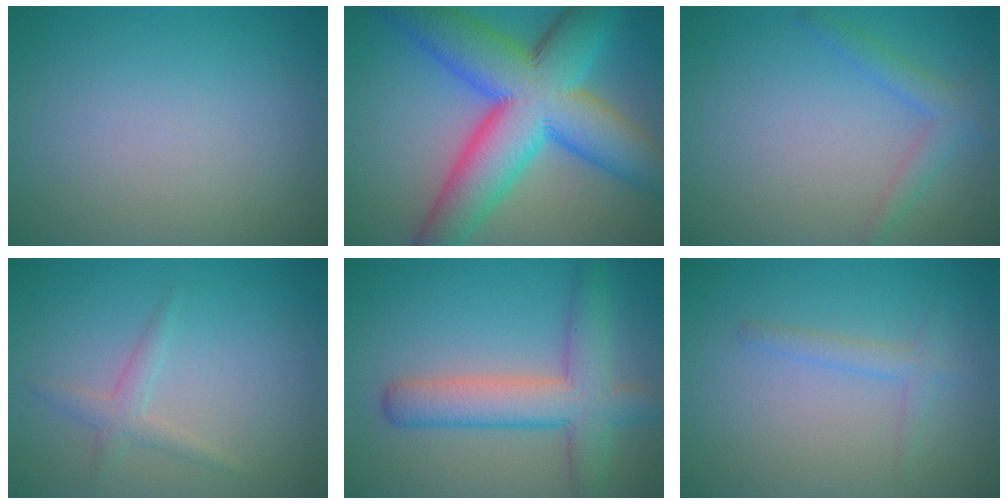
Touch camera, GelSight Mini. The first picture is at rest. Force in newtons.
{"total": 14.5, "press": 14.5, "slide": 0.3}
{"total": 2.2, "press": 2.2, "slide": 0.0}
{"total": 1.6, "press": 1.6, "slide": 0.0}
{"total": 6.1, "press": 6.1, "slide": 0.3}
{"total": 1.6, "press": 1.6, "slide": 0.1}